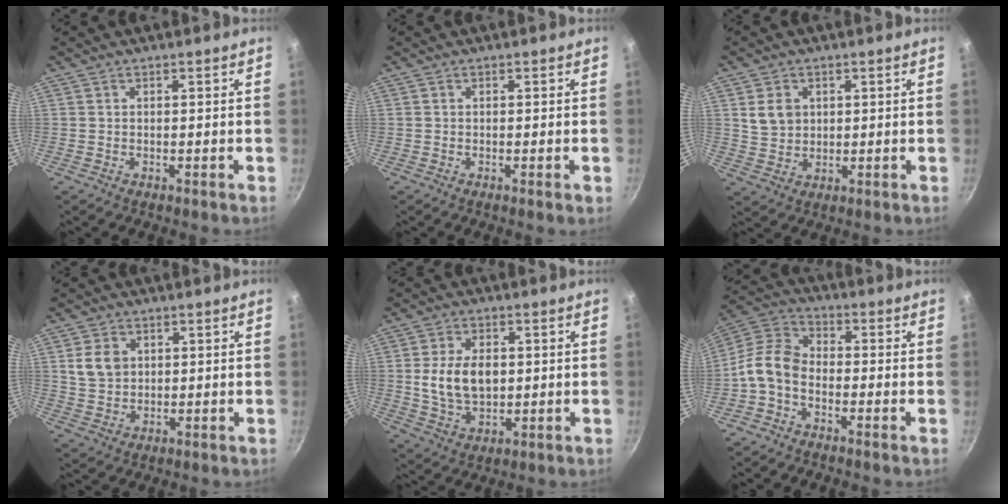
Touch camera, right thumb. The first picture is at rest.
{"total": 0.7, "force": [-0.3, 0.0, 0.7], "torque": [-0.013, -0.001, -0.006]}
{"total": 5.4, "force": [1.5, 4.4, 2.8], "torque": [-0.035, -0.004, 0.033]}
{"total": 5.7, "force": [1.5, 4.4, 3.2], "torque": [-0.046, -0.001, 0.031]}
{"total": 9.9, "force": [0.8, 6.4, 7.5], "torque": [-0.124, -0.005, 0.017]}
{"total": 8.5, "force": [-3.0, 5.7, 5.5], "torque": [-0.107, 0.045, -0.080]}